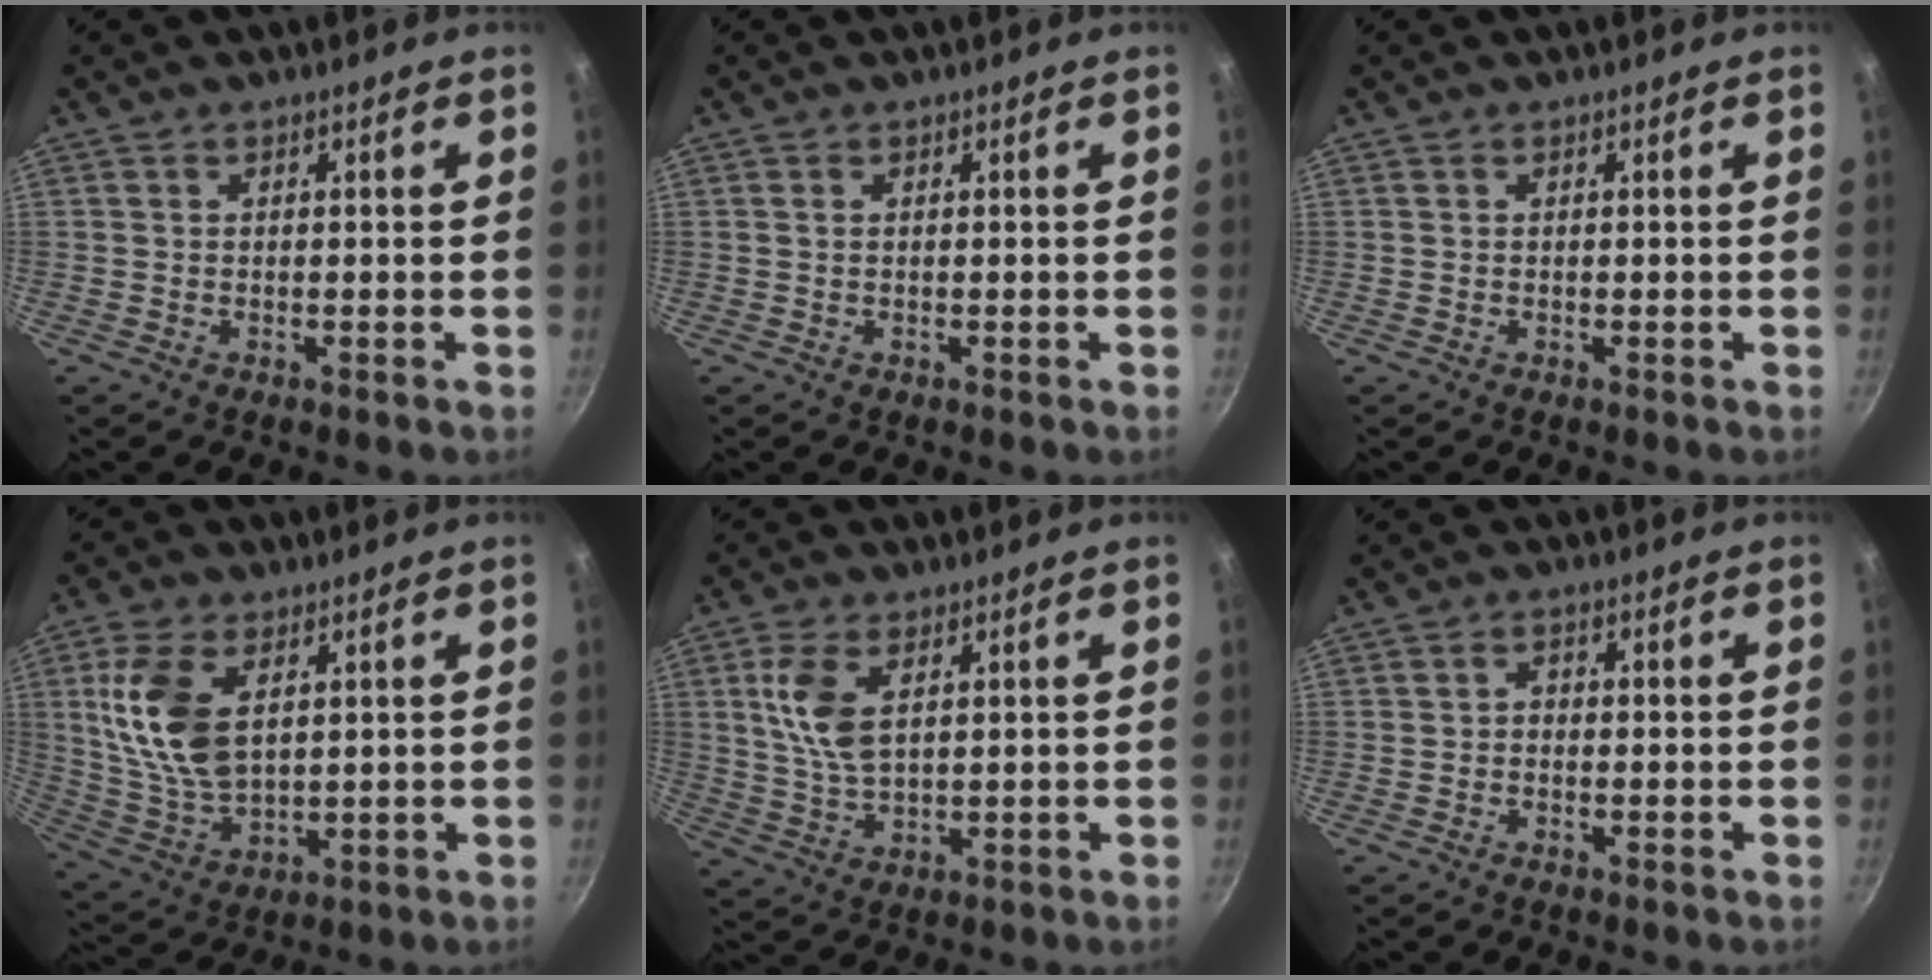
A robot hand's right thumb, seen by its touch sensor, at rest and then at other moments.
{"total": 0.0}
{"total": 0.0}
{"total": 13.6, "force": [3.7, 7.8, 10.5], "torque": [-0.196, -0.018, 0.083]}
{"total": 8.1, "force": [2.5, 4.2, 6.5], "torque": [-0.127, -0.011, 0.052]}
{"total": 1.0, "force": [-0.5, 0.7, 0.5], "torque": [-0.005, 0.006, -0.011]}